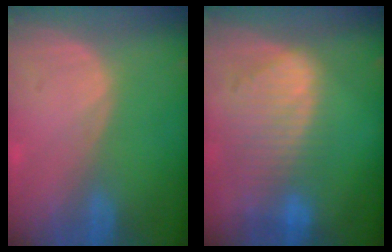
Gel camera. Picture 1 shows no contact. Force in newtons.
{"total": 9.3, "press": 8.1, "slide": 4.4}